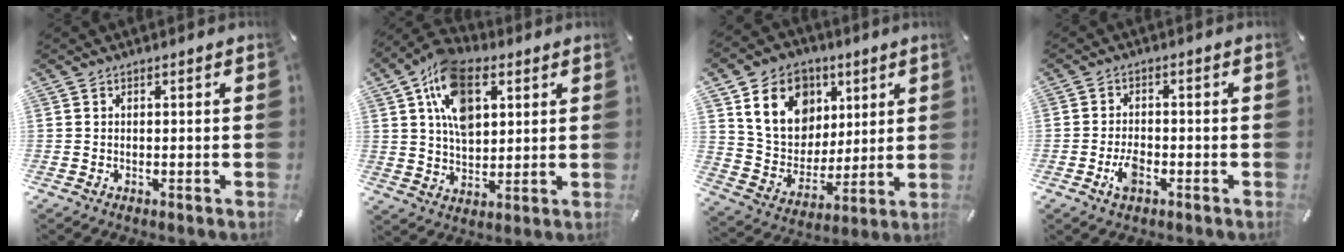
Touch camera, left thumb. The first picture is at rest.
{"total": 14.8, "force": [5.8, 9.3, 9.9], "torque": [-0.191, 0.000, 0.105]}
{"total": 17.2, "force": [6.9, 13.8, 7.6], "torque": [-0.125, -0.016, 0.136]}
{"total": 4.7, "force": [-2.0, 2.5, 3.3], "torque": [-0.073, 0.005, -0.039]}